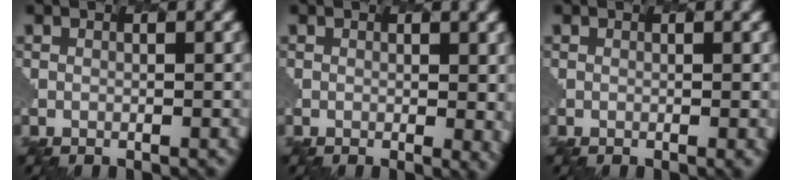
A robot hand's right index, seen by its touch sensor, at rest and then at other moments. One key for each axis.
{"total": 1.8, "fx": 0.0, "fy": 0.5, "fz": 1.7, "tx": -0.037, "ty": -0.017, "tz": 0.004}
{"total": 1.0, "fx": -0.2, "fy": 0.3, "fz": 0.9, "tx": -0.014, "ty": 0.002, "tz": 0.000}